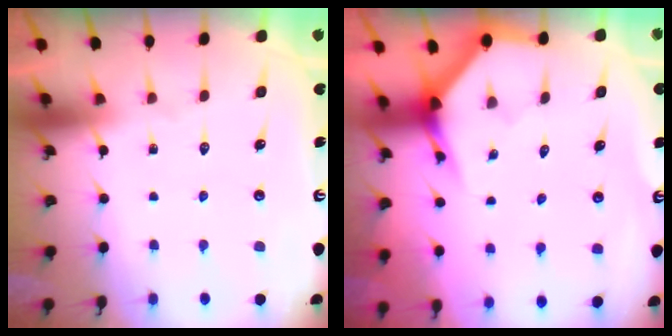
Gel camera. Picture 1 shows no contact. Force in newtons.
{"total": 3.9, "press": 3.9, "slide": 0.2}